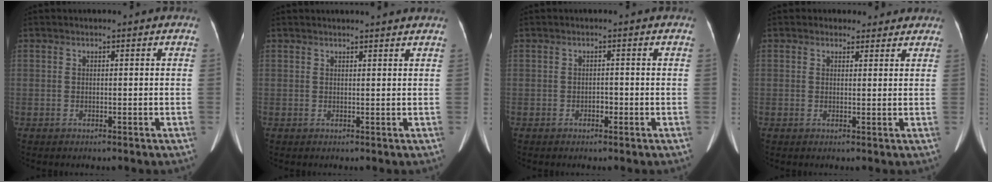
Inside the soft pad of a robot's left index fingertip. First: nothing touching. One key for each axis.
{"total": 5.0, "fx": 4.7, "fy": -0.1, "fz": 1.5, "tx": -0.014, "ty": 0.005, "tz": 0.047}
{"total": 1.0, "fx": -0.9, "fy": 0.4, "fz": 0.4, "tx": 0.001, "ty": -0.005, "tz": -0.012}
{"total": 3.3, "fx": 2.8, "fy": 1.9, "fz": 0.0, "tx": 0.015, "ty": -0.009, "tz": 0.024}